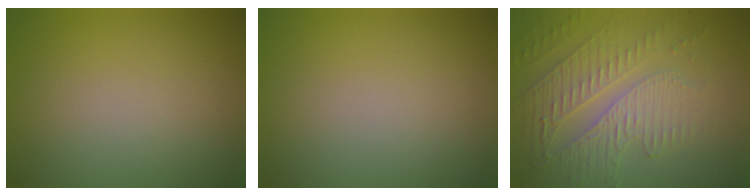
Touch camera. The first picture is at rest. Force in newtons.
{"total": 0.0}
{"total": 5.3, "press": 3.5, "slide": 3.9}